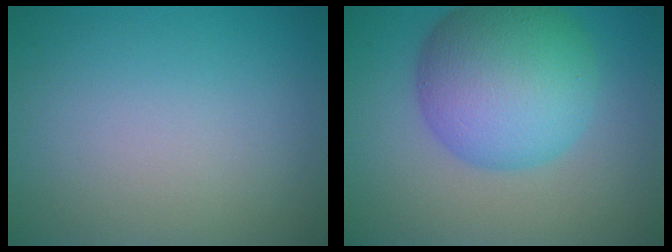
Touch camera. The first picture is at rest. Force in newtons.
{"total": 10.0, "press": 10.0, "slide": 0.3}